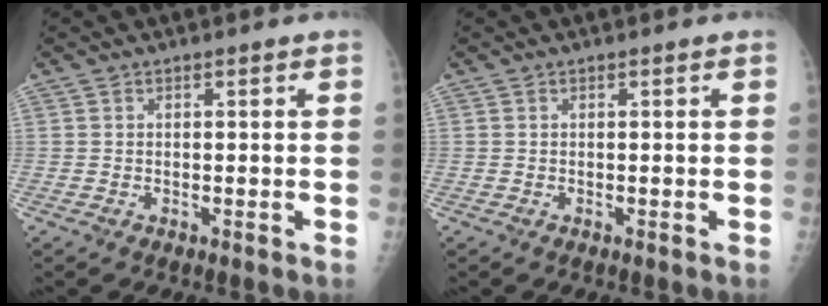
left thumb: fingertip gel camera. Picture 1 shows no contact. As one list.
[{"total": 0.0}]